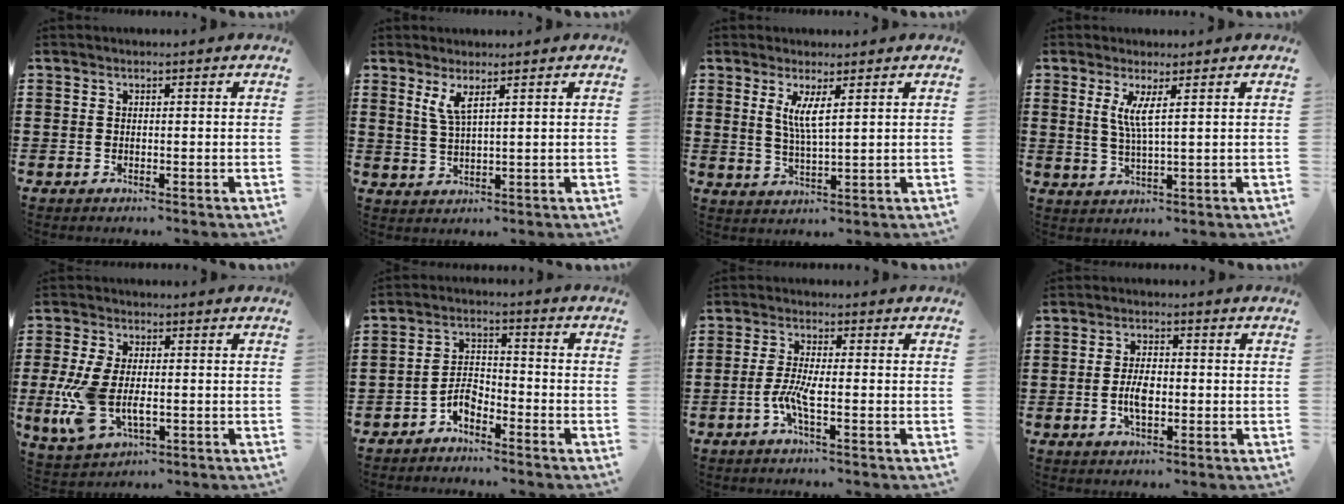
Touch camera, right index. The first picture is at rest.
{"total": 3.0, "force": [1.8, 0.5, 2.4], "torque": [-0.054, 0.002, 0.033]}
{"total": 4.2, "force": [1.7, 0.5, 3.8], "torque": [-0.081, -0.001, 0.028]}
{"total": 4.0, "force": [1.4, 0.0, 3.7], "torque": [-0.079, -0.004, 0.021]}
{"total": 9.0, "force": [-1.5, 4.8, 7.5], "torque": [-0.190, -0.013, -0.031]}
{"total": 4.1, "force": [-2.9, 1.8, 2.2], "torque": [-0.056, 0.006, -0.062]}
{"total": 4.7, "force": [-1.8, 0.7, 4.2], "torque": [-0.101, -0.010, -0.042]}
{"total": 4.5, "force": [-0.8, 2.0, 3.9], "torque": [-0.079, 0.004, -0.016]}